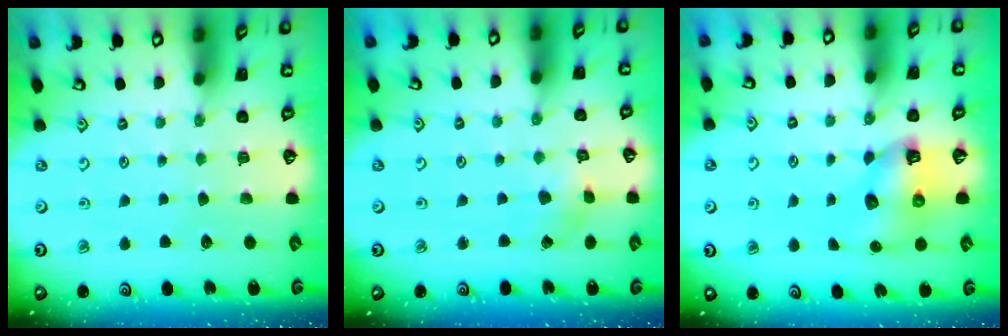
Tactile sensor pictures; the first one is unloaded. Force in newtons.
{"total": 2.0, "press": 2.0, "slide": 0.3}
{"total": 7.4, "press": 7.4, "slide": 1.0}